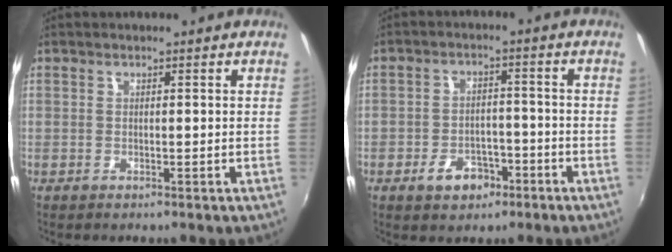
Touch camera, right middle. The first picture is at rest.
{"total": 6.0, "force": [-3.5, 3.8, 3.0], "torque": [-0.066, 0.011, -0.046]}